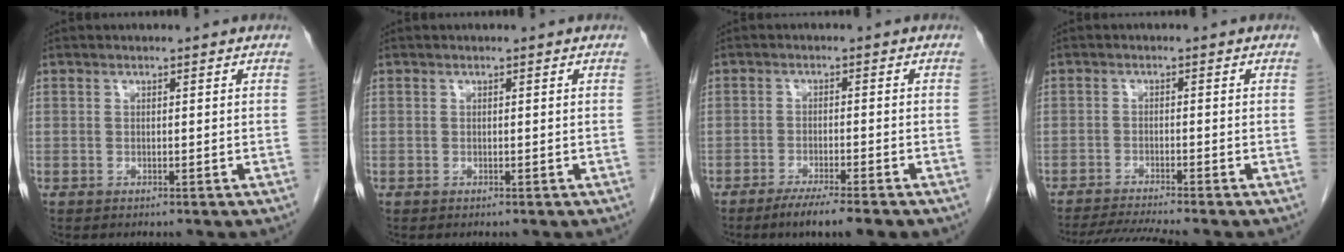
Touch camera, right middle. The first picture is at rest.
{"total": 0.0}
{"total": 5.8, "force": [-4.4, 0.1, 3.9], "torque": [-0.059, -0.012, -0.069]}
{"total": 6.2, "force": [-5.5, -1.5, 2.3], "torque": [-0.037, -0.019, -0.094]}